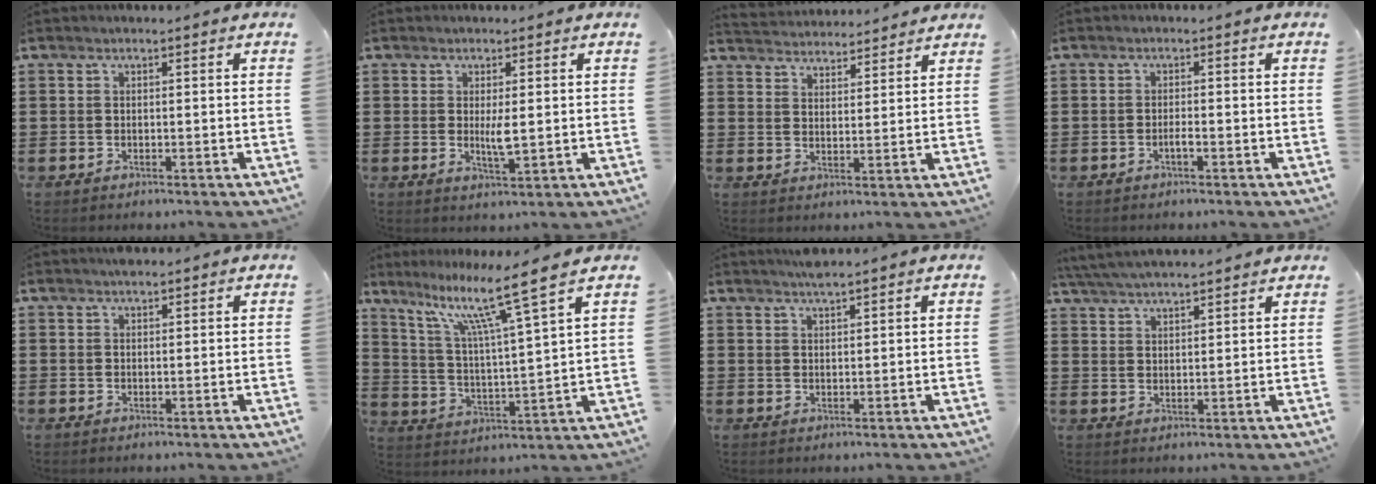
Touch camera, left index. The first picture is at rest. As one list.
[{"total": 3.4, "force": [0.4, 0.6, 3.3], "torque": [-0.055, -0.005, 0.004]}, {"total": 3.5, "force": [3.4, 0.1, -0.4], "torque": [-0.006, -0.016, 0.062]}, {"total": 1.2, "force": [-0.7, 0.2, 1.0], "torque": [-0.020, -0.003, -0.011]}, {"total": 1.1, "force": [1.0, 0.3, 0.3], "torque": [-0.008, 0.002, 0.019]}, {"total": 11.1, "force": [7.8, 0.3, 7.9], "torque": [-0.160, -0.041, 0.122]}, {"total": 2.1, "force": [1.9, 0.0, 0.8], "torque": [-0.019, 0.000, 0.036]}, {"total": 4.1, "force": [4.0, 0.0, 1.0], "torque": [-0.034, -0.011, 0.072]}]